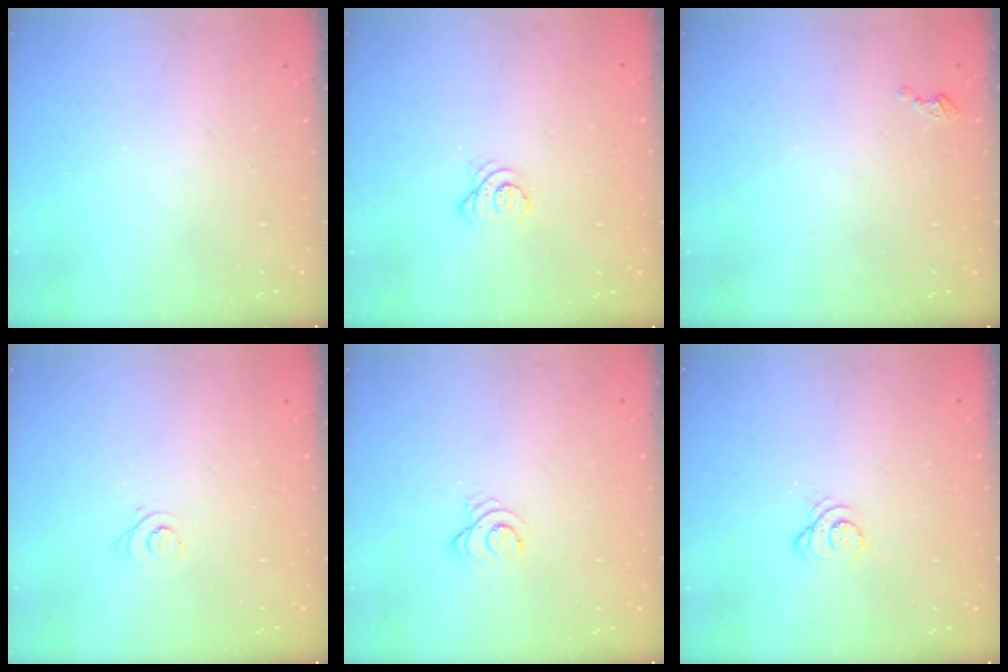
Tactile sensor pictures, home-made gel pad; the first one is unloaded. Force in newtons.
{"total": 3.1, "press": 3.1, "slide": 0.2}
{"total": 2.3, "press": 2.3, "slide": 0.3}
{"total": 2.9, "press": 2.9, "slide": 0.3}
{"total": 3.1, "press": 3.1, "slide": 0.3}
{"total": 3.3, "press": 3.3, "slide": 0.2}